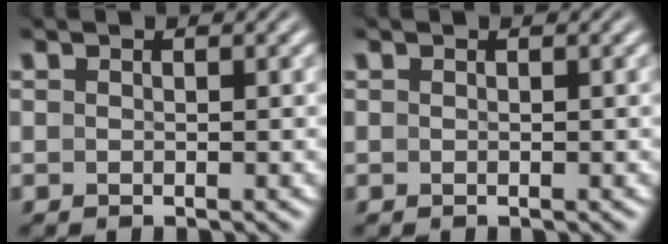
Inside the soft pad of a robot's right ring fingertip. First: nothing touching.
{"total": 0.0}